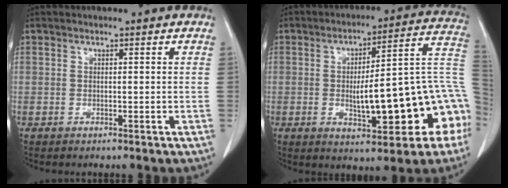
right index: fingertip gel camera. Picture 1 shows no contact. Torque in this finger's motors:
{"motor_torque": [1.40, -0.55, 0.63, 0.16]}